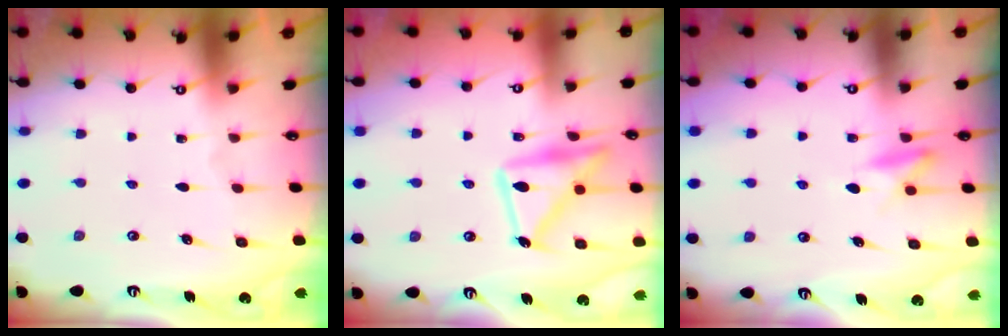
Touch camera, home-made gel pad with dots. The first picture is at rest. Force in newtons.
{"total": 16.7, "press": 16.7, "slide": 1.2}
{"total": 9.1, "press": 9.0, "slide": 1.4}